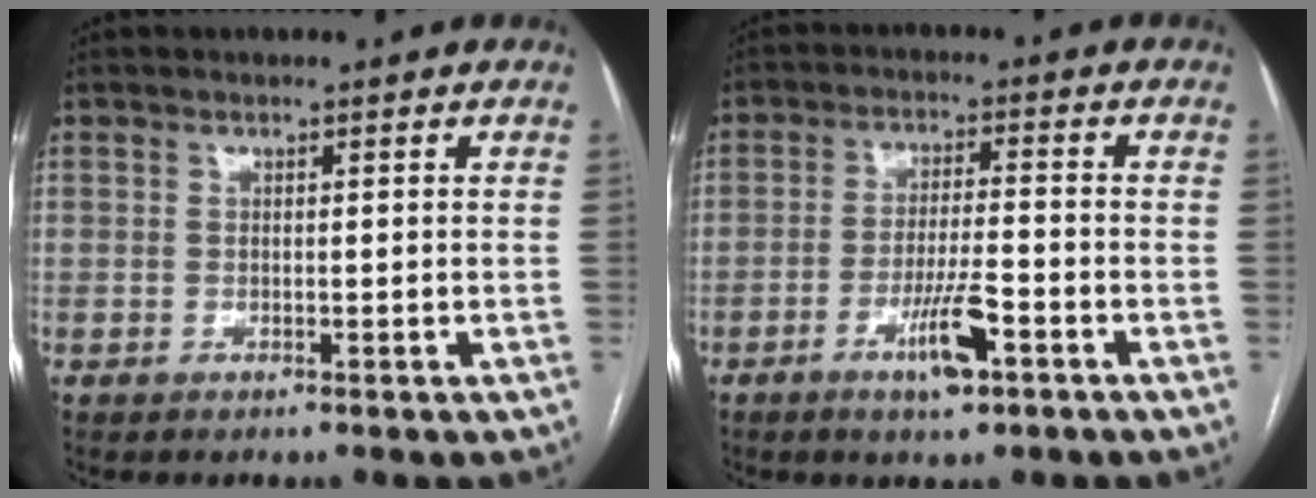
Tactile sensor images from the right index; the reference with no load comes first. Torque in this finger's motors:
{"motor_torque": [0.22, -0.10, 0.22, 0.05]}